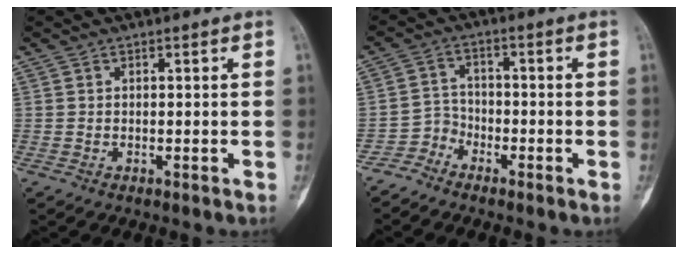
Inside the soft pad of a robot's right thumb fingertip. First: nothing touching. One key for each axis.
{"total": 3.8, "fx": -3.0, "fy": 2.2, "fz": -0.7, "tx": 0.036, "ty": 0.024, "tz": -0.070}